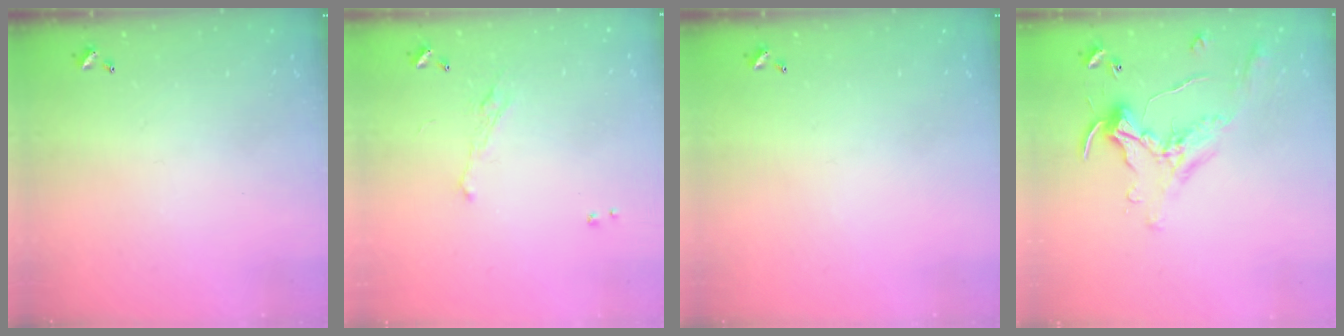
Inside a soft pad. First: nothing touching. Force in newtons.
{"total": 2.3, "press": 2.1, "slide": 0.8}
{"total": 0.0}
{"total": 0.7, "press": 0.5, "slide": 0.4}